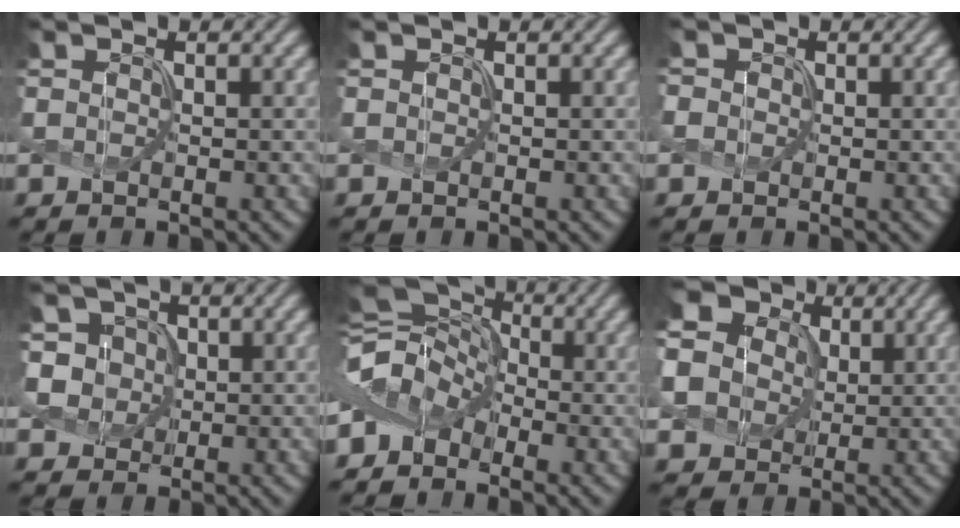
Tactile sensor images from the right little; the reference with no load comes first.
{"total": 0.0}
{"total": 1.2, "force": [0.0, 1.2, 0.2], "torque": [-0.009, 0.003, -0.004]}
{"total": 4.9, "force": [1.8, 4.2, 1.9], "torque": [-0.034, 0.017, 0.020]}
{"total": 7.8, "force": [-1.2, 5.9, 4.9], "torque": [-0.089, 0.028, -0.046]}
{"total": 11.6, "force": [3.3, 10.1, 4.6], "torque": [-0.139, 0.018, 0.067]}